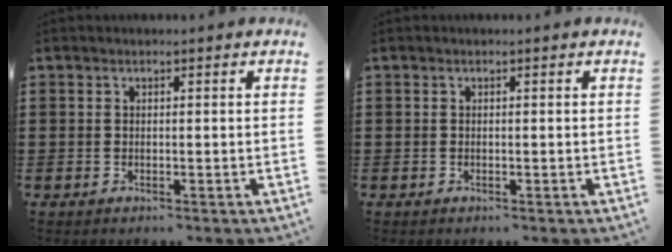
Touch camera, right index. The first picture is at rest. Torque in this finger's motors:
{"motor_torque": [0.00, 2.14, 0.00, 0.00]}